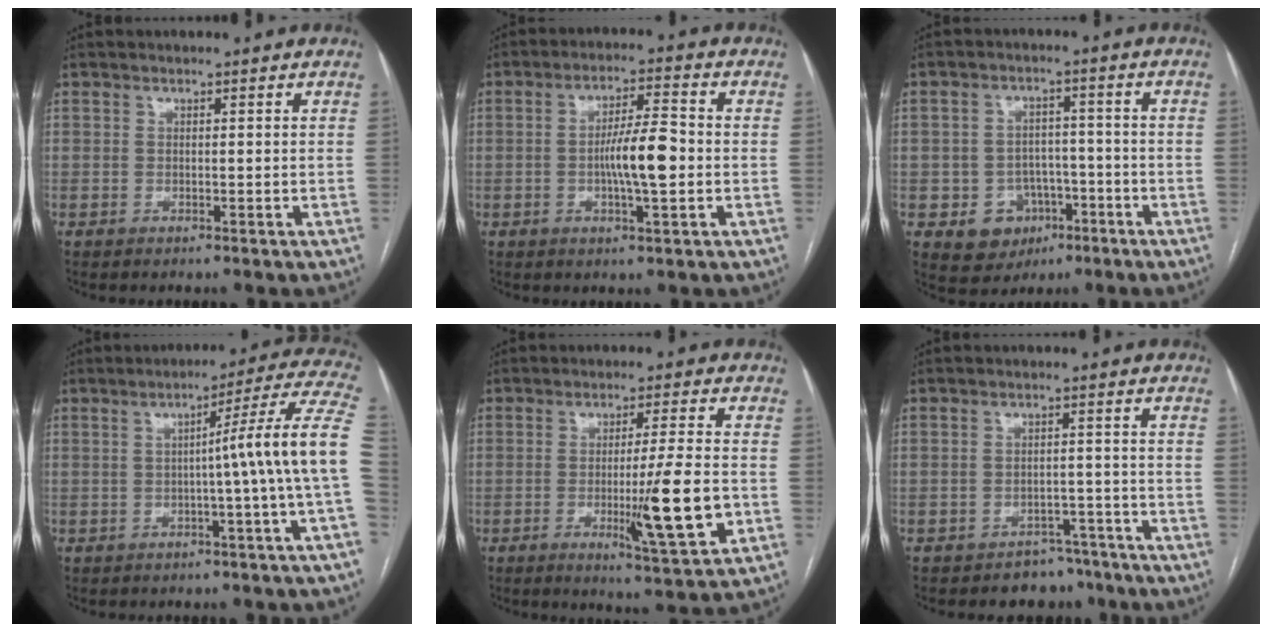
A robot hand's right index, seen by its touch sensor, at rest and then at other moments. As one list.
[{"total": 7.9, "force": [-1.1, 1.1, 7.8], "torque": [-0.137, 0.006, -0.021]}, {"total": 7.3, "force": [-3.0, 6.4, 2.1], "torque": [-0.027, 0.016, -0.033]}, {"total": 12.5, "force": [-1.0, -2.4, 12.2], "torque": [-0.143, 0.024, -0.021]}, {"total": 11.4, "force": [-2.7, 0.0, 11.0], "torque": [-0.169, -0.024, -0.043]}, {"total": 5.1, "force": [-4.1, 3.1, -0.1], "torque": [0.018, 0.024, -0.056]}]